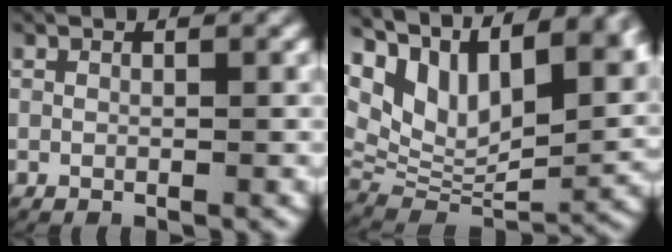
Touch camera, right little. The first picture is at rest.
{"total": 15.1, "force": [3.7, 9.9, 10.8], "torque": [-0.187, 0.000, 0.056]}